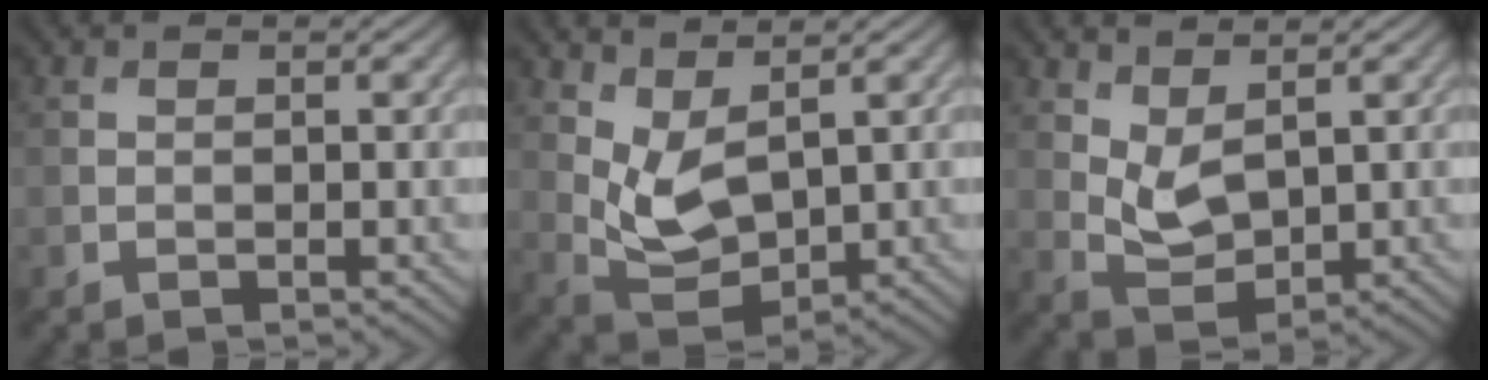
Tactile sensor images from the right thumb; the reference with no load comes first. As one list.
[{"total": 6.1, "force": [2.8, 3.0, 4.5], "torque": [-0.109, -0.009, 0.062]}, {"total": 4.3, "force": [2.2, 2.1, 3.0], "torque": [-0.073, -0.008, 0.049]}]